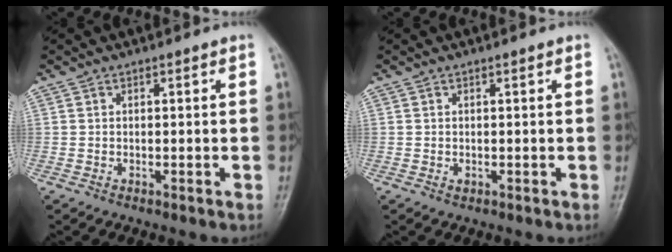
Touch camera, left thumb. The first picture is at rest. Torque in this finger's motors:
{"motor_torque": [-0.10, -0.05, 0.19, 0.07, 0.00]}